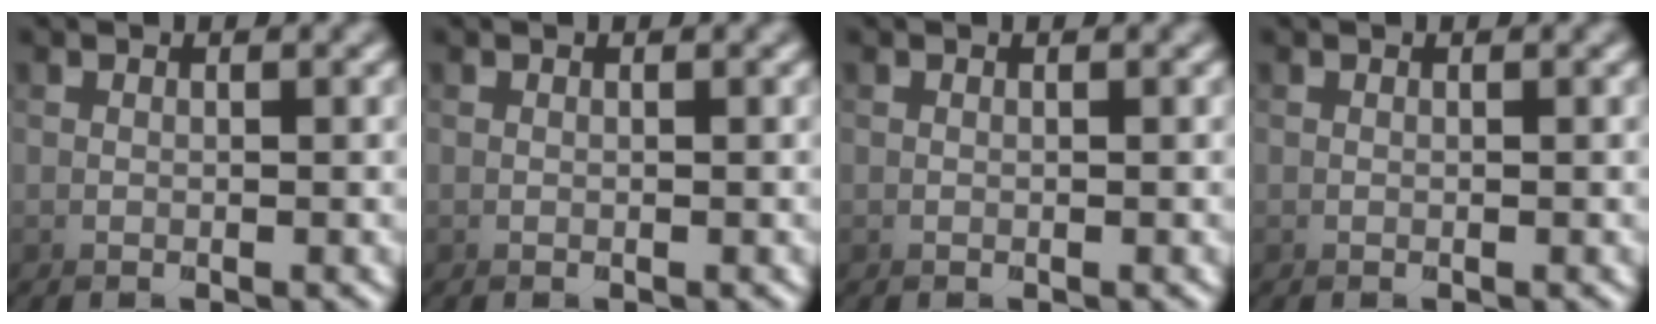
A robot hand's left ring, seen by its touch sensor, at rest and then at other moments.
{"total": 0.0}
{"total": 0.0}
{"total": 0.0}